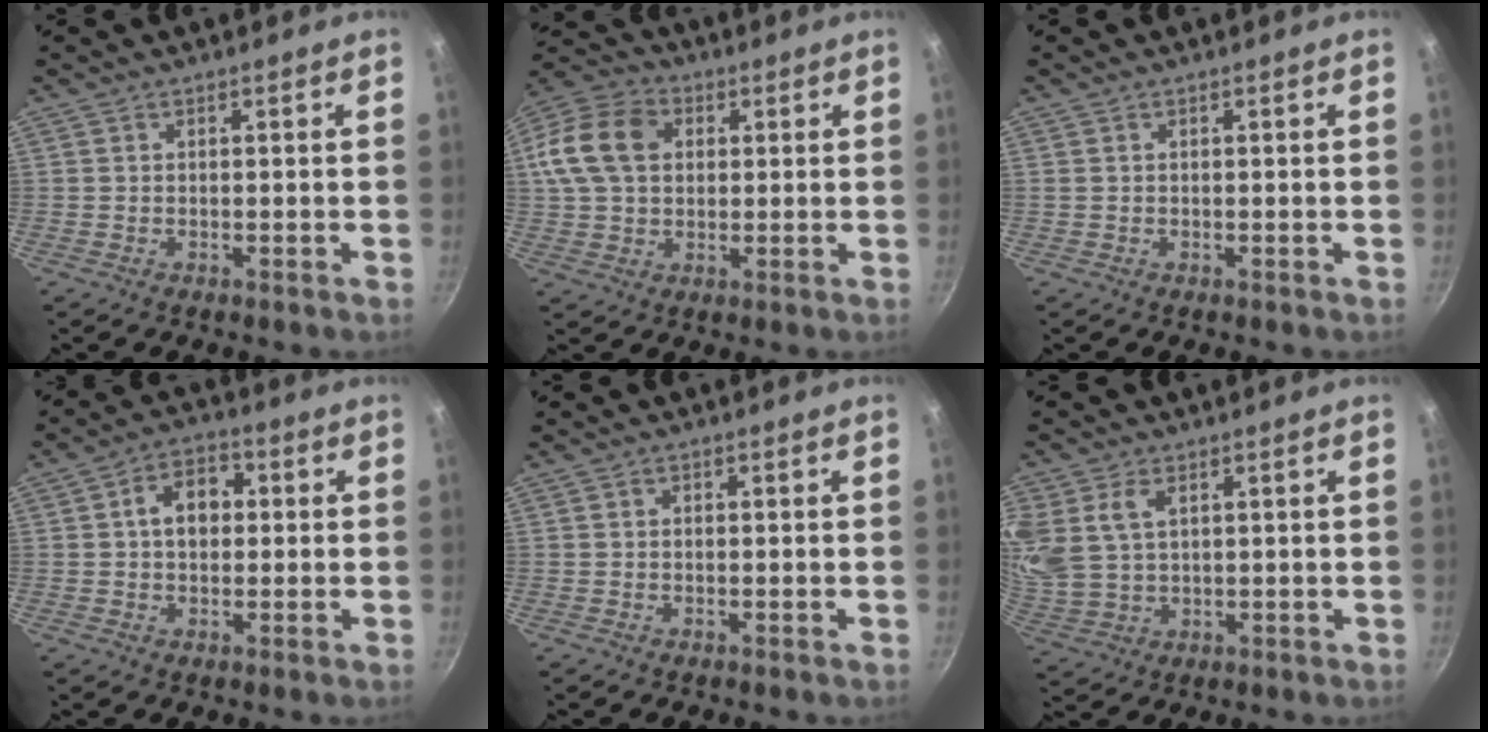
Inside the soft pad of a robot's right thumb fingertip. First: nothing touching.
{"total": 13.4, "force": [2.8, 10.0, 8.5], "torque": [-0.154, 0.021, 0.039]}
{"total": 0.0}
{"total": 7.7, "force": [0.9, 5.5, 5.3], "torque": [-0.049, 0.018, 0.004]}
{"total": 0.6, "force": [0.0, 0.5, 0.3], "torque": [-0.005, 0.004, -0.001]}
{"total": 10.4, "force": [3.7, 6.8, 6.9], "torque": [-0.147, -0.004, 0.081]}